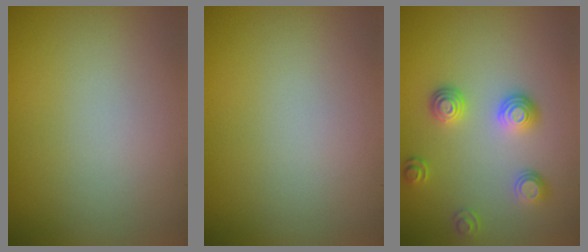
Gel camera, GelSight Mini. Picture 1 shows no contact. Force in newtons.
{"total": 0.0}
{"total": 2.9, "press": 2.5, "slide": 1.5}